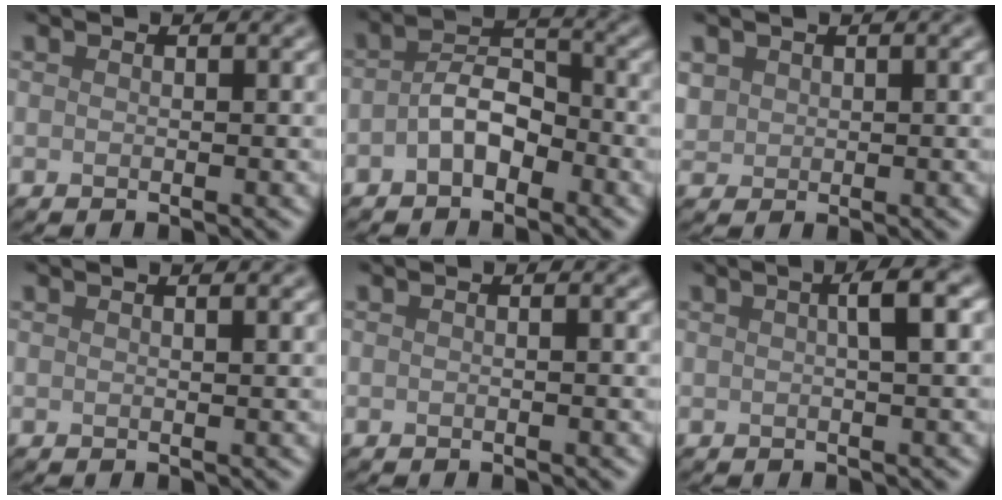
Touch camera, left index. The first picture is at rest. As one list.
[{"total": 3.3, "force": [-1.3, 1.8, 2.4], "torque": [-0.043, 0.012, -0.030]}, {"total": 1.2, "force": [0.5, 1.1, 0.1], "torque": [-0.006, -0.003, 0.012]}, {"total": 0.8, "force": [0.4, 0.2, 0.7], "torque": [-0.005, 0.005, 0.005]}, {"total": 0.5, "force": [-0.1, 0.1, 0.5], "torque": [-0.011, -0.004, -0.006]}, {"total": 2.6, "force": [0.6, 0.4, 2.5], "torque": [-0.033, 0.016, 0.005]}]